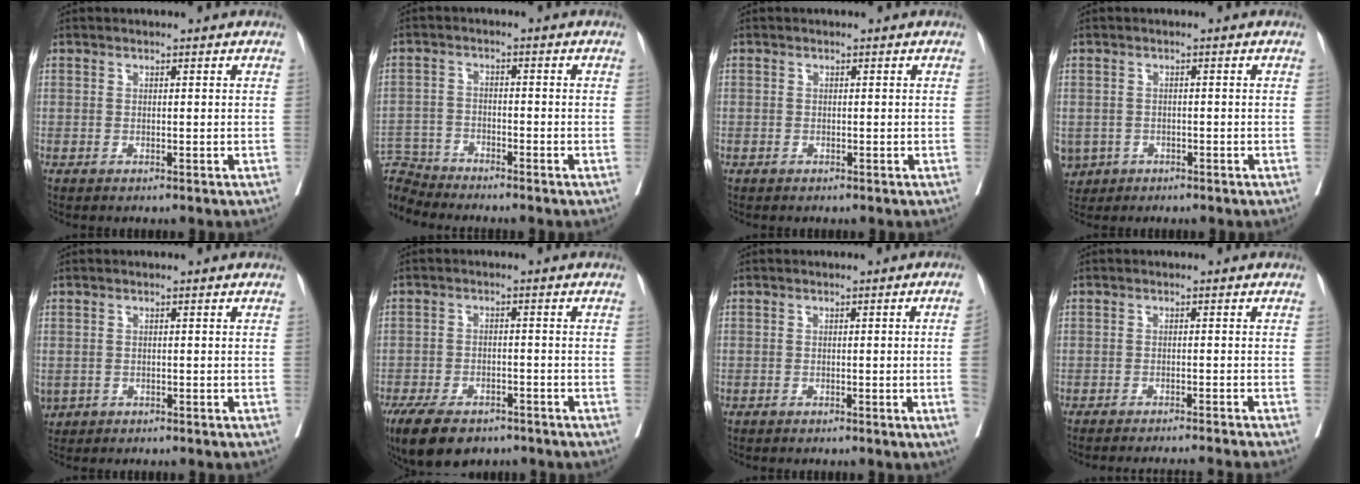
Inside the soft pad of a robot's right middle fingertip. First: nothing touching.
{"total": 6.1, "force": [-6.0, -0.2, -1.1], "torque": [0.019, 0.001, -0.117]}
{"total": 0.6, "force": [-0.3, 0.5, -0.1], "torque": [0.003, 0.007, -0.008]}
{"total": 6.3, "force": [-3.0, 5.3, 1.6], "torque": [-0.046, 0.000, -0.046]}
{"total": 2.7, "force": [-1.3, 2.2, 0.8], "torque": [-0.019, -0.002, -0.017]}
{"total": 10.2, "force": [-7.4, 4.5, 5.3], "torque": [-0.091, -0.008, -0.117]}
{"total": 2.4, "force": [-0.6, -0.7, 2.2], "torque": [-0.028, -0.001, -0.010]}
{"total": 9.6, "force": [-8.9, -1.5, 3.3], "torque": [-0.017, -0.019, -0.118]}